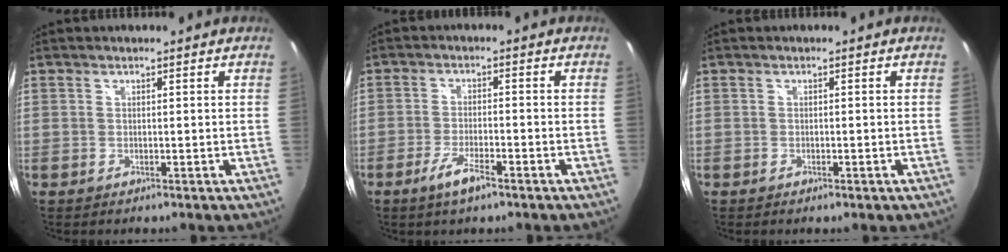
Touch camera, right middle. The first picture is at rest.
{"total": 5.4, "force": [-3.5, 1.2, 3.9], "torque": [-0.090, -0.009, -0.066]}
{"total": 1.0, "force": [-0.7, 0.4, 0.6], "torque": [-0.009, -0.003, -0.012]}